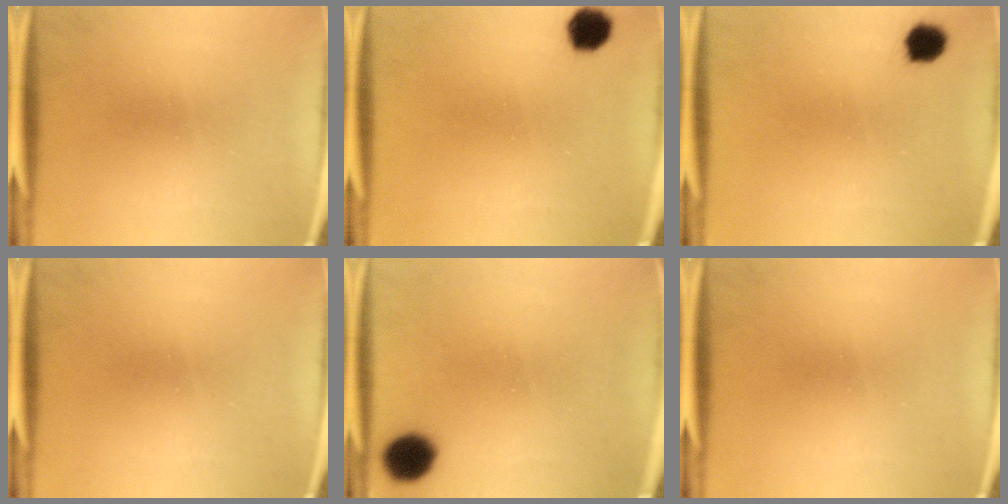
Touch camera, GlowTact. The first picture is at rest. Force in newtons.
{"total": 5.0}
{"total": 4.4}
{"total": 0.0}
{"total": 7.3}
{"total": 0.0}